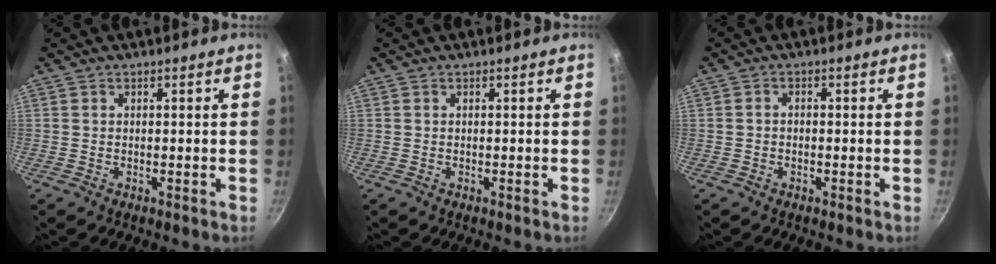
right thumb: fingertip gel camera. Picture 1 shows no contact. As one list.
[{"total": 0.0}, {"total": 1.1, "force": [-0.4, 0.8, 0.7], "torque": [-0.014, 0.007, -0.008]}]